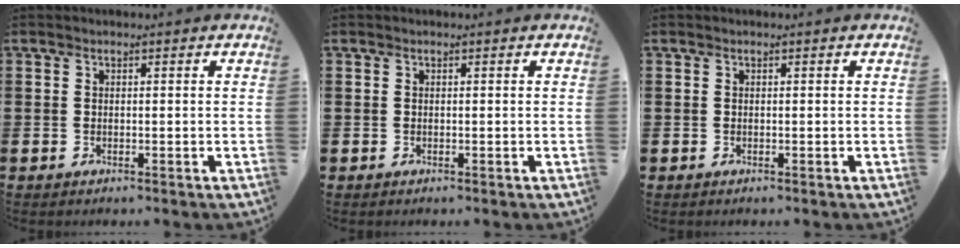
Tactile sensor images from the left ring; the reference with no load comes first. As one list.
[{"total": 0.0}, {"total": 0.0}]